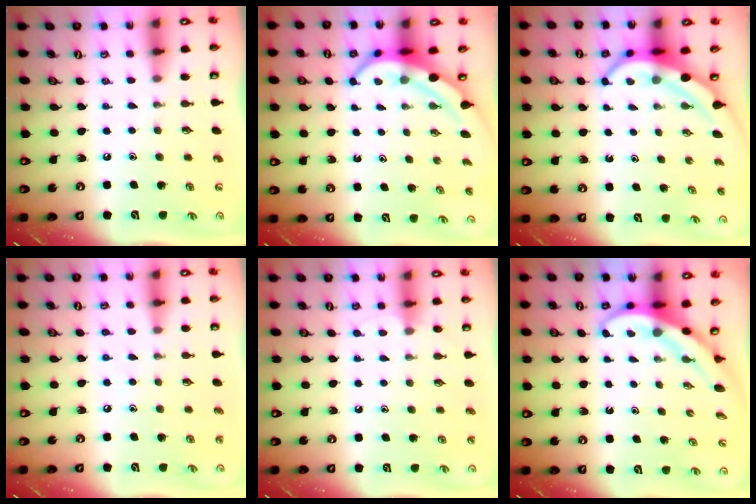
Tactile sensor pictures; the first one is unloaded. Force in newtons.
{"total": 6.4, "press": 6.3, "slide": 0.8}
{"total": 6.4, "press": 6.3, "slide": 0.8}
{"total": 4.9, "press": 4.9, "slide": 0.7}
{"total": 2.7, "press": 2.7, "slide": 0.3}
{"total": 3.8, "press": 3.8, "slide": 0.6}